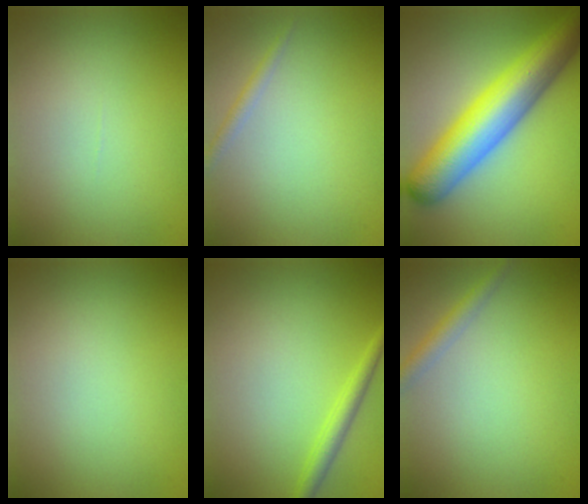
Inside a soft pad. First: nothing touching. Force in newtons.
{"total": 1.0, "press": 1.0, "slide": 0.0}
{"total": 10.1, "press": 10.1, "slide": 0.4}
{"total": 0.0}
{"total": 1.9, "press": 1.9, "slide": 0.2}
{"total": 1.7, "press": 1.7, "slide": 0.1}